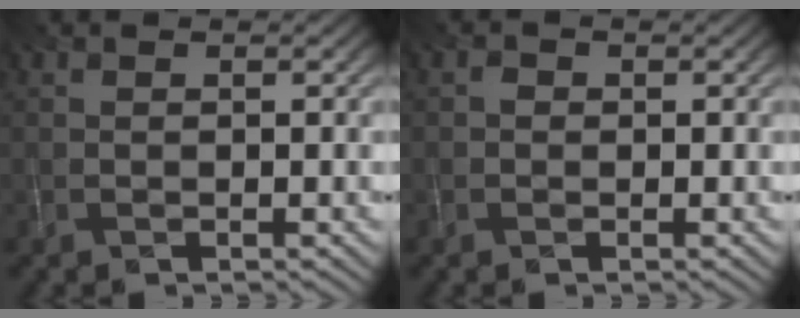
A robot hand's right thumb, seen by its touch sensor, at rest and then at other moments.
{"total": 0.8, "force": [-0.1, 0.8, 0.3], "torque": [-0.004, -0.002, -0.006]}